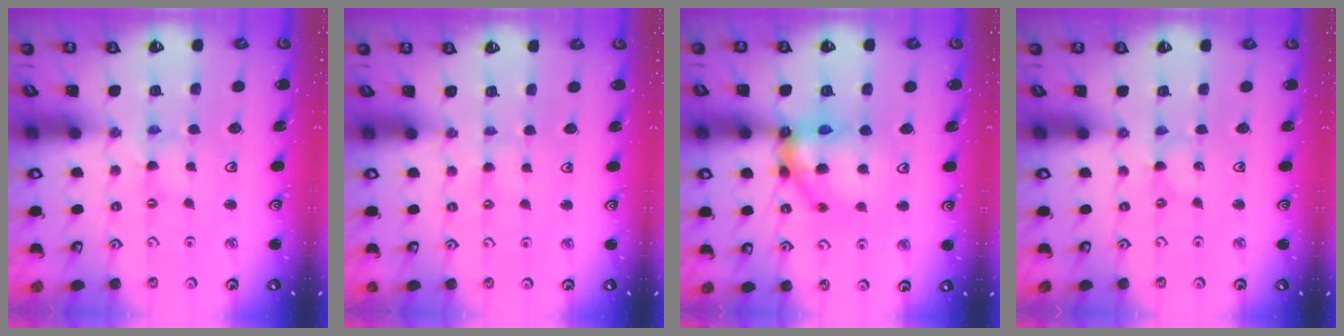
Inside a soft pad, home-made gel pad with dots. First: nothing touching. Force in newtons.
{"total": 1.0, "press": 1.0, "slide": 0.2}
{"total": 14.4, "press": 14.3, "slide": 1.6}
{"total": 0.0}